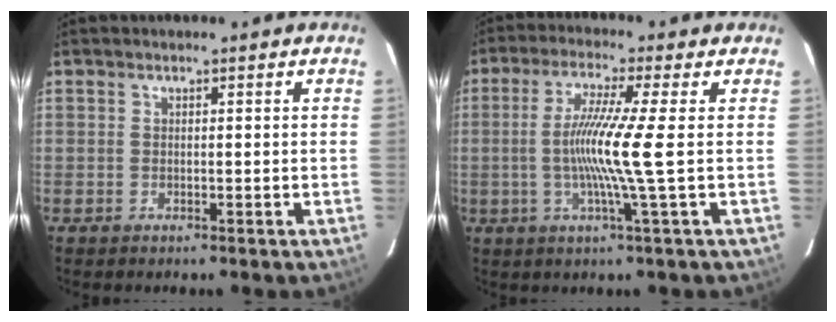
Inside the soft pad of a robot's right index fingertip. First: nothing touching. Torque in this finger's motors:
{"motor_torque": [1.32, -0.11, 0.67, 0.21]}